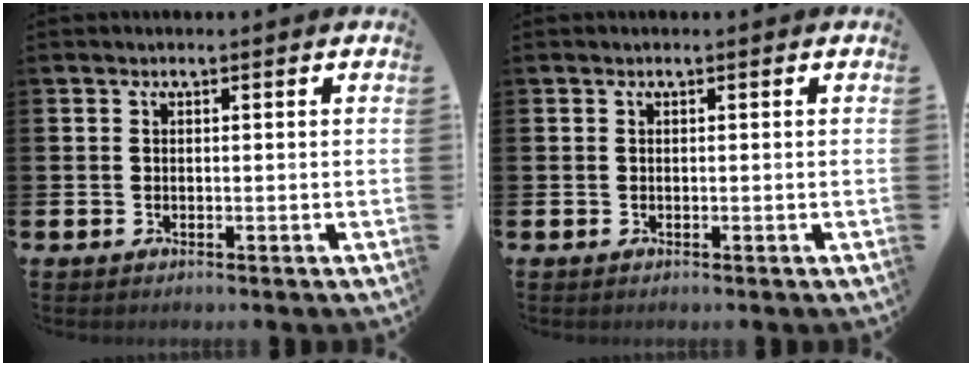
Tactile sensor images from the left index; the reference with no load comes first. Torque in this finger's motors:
{"motor_torque": [0.00, 0.00, 0.00, 0.01]}